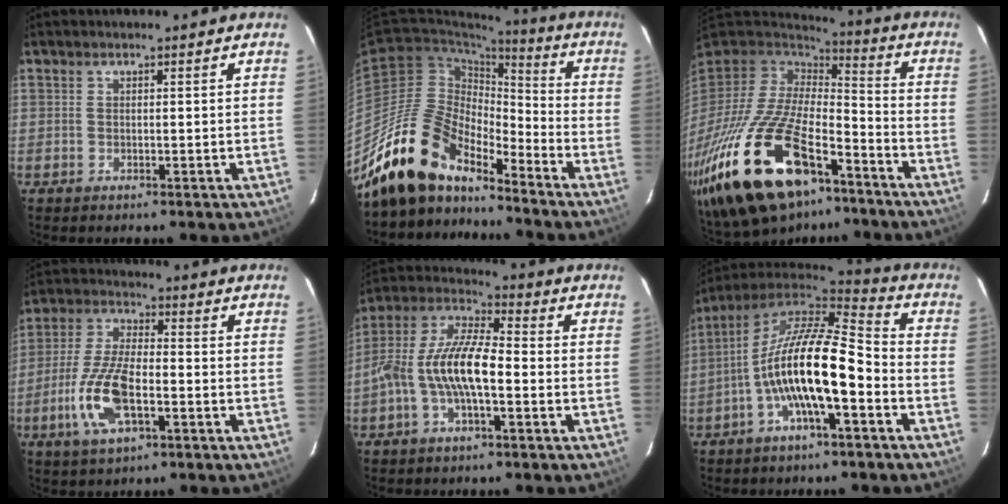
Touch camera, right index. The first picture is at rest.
{"total": 17.1, "force": [-14.5, 6.1, 6.6], "torque": [-0.134, 0.006, -0.268]}
{"total": 32.5, "force": [-18.3, 15.3, 22.0], "torque": [-0.468, -0.048, -0.300]}
{"total": 12.3, "force": [-4.3, 4.9, 10.4], "torque": [-0.226, -0.004, -0.083]}
{"total": 12.6, "force": [-3.1, 4.1, 11.5], "torque": [-0.236, 0.008, -0.061]}
{"total": 16.0, "force": [-5.1, 4.1, 14.6], "torque": [-0.269, -0.002, -0.102]}